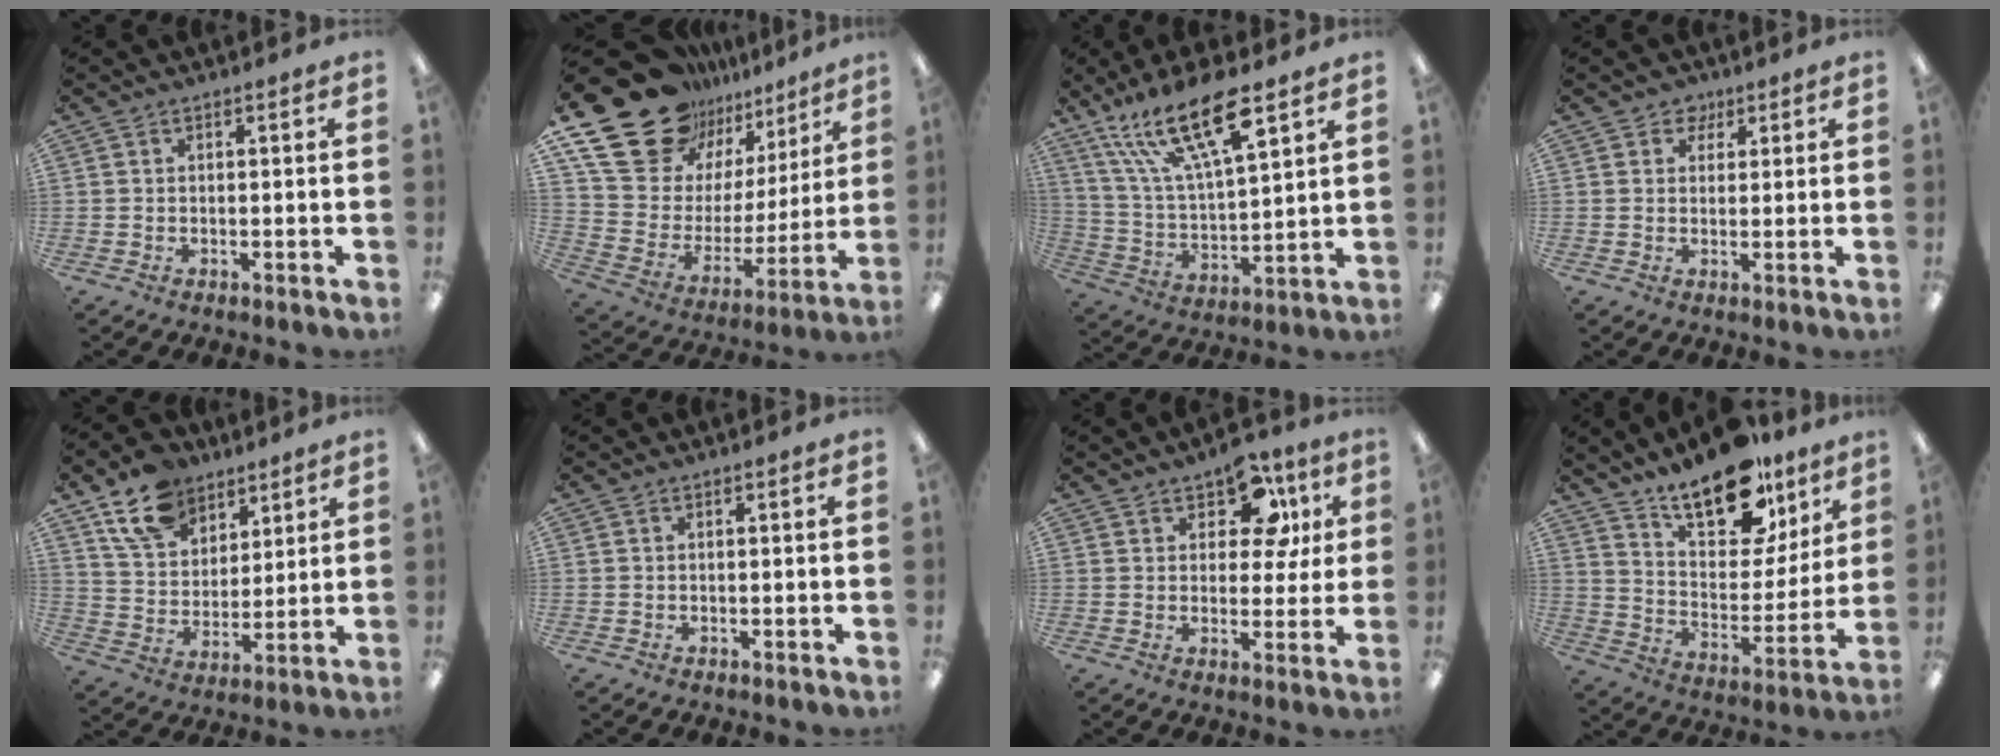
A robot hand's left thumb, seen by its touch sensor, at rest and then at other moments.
{"total": 26.1, "force": [17.8, 15.3, 11.4], "torque": [-0.214, -0.110, 0.337]}
{"total": 19.8, "force": [12.7, 6.6, 13.7], "torque": [-0.264, -0.068, 0.213]}
{"total": 3.3, "force": [2.1, 2.5, 0.6], "torque": [-0.003, -0.006, 0.036]}
{"total": 13.9, "force": [9.7, 8.6, 5.1], "torque": [-0.097, -0.043, 0.185]}
{"total": 0.0}
{"total": 11.8, "force": [6.2, 7.2, 6.9], "torque": [-0.094, -0.019, 0.108]}
{"total": 20.1, "force": [15.0, 9.0, 9.9], "torque": [-0.153, -0.099, 0.260]}